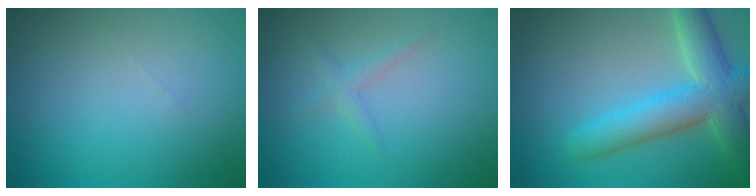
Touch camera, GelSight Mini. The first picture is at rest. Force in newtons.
{"total": 1.1, "press": 1.1, "slide": 0.0}
{"total": 6.7, "press": 6.7, "slide": 0.5}